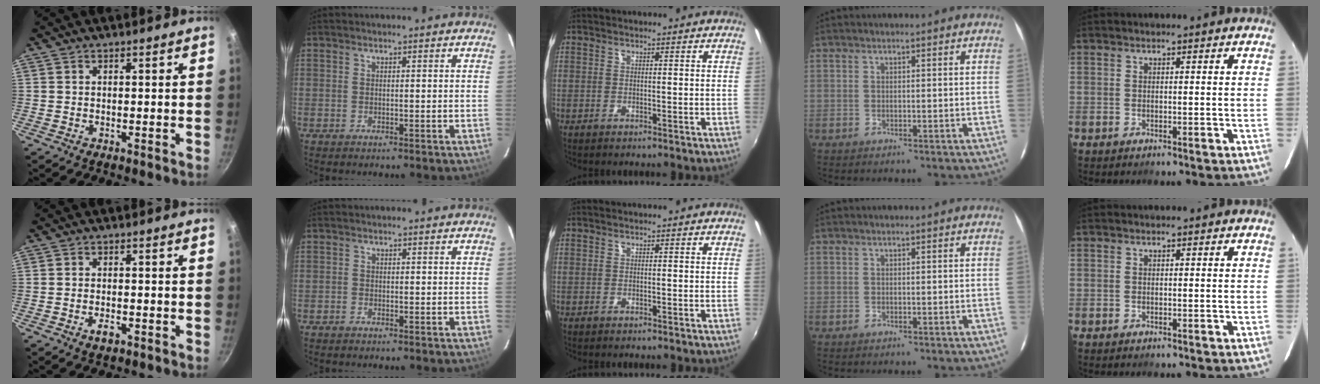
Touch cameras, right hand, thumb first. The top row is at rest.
{"thumb": {"total": 2.3, "force": [-1.2, 1.1, 1.7], "torque": [-0.034, 0.005, -0.023]}, "index": {"total": 0.6, "force": [-0.5, 0.3, 0.0], "torque": [-0.002, 0.002, -0.011]}}